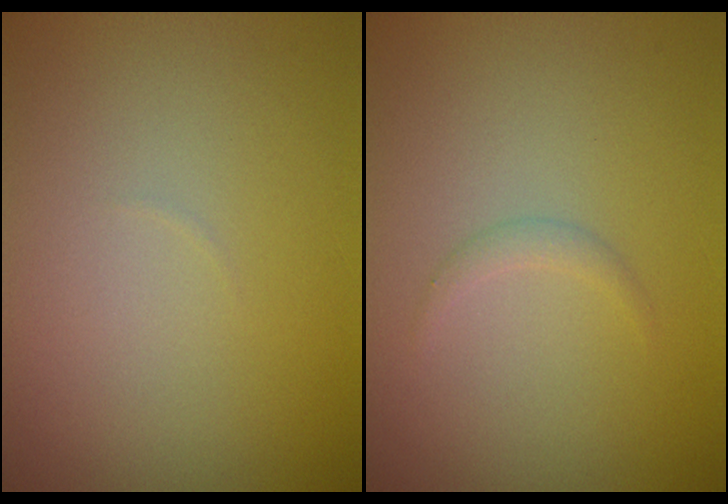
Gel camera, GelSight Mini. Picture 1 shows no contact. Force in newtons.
{"total": 0.8, "press": 0.8, "slide": 0.1}